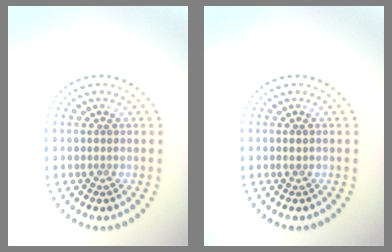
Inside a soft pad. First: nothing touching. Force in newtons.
{"total": 0.8, "press": 0.8, "slide": 0.1}